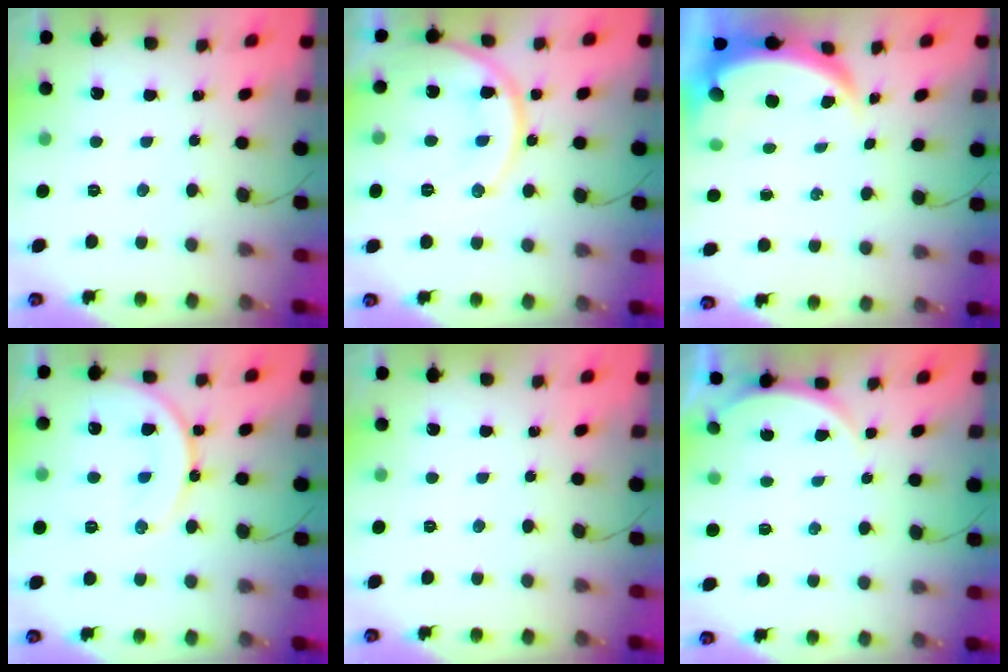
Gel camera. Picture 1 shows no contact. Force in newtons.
{"total": 16.8, "press": 16.7, "slide": 2.1}
{"total": 6.2, "press": 6.1, "slide": 0.9}
{"total": 14.5, "press": 14.4, "slide": 1.8}
{"total": 0.0}
{"total": 4.5, "press": 4.4, "slide": 0.6}